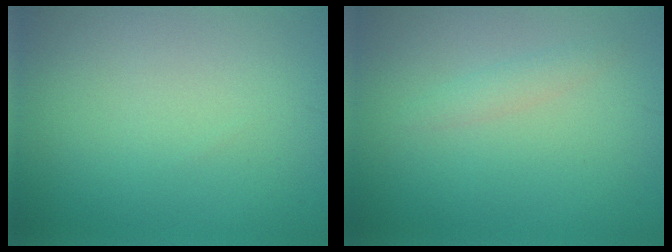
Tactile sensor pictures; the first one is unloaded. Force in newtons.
{"total": 1.2, "press": 1.2, "slide": 0.0}